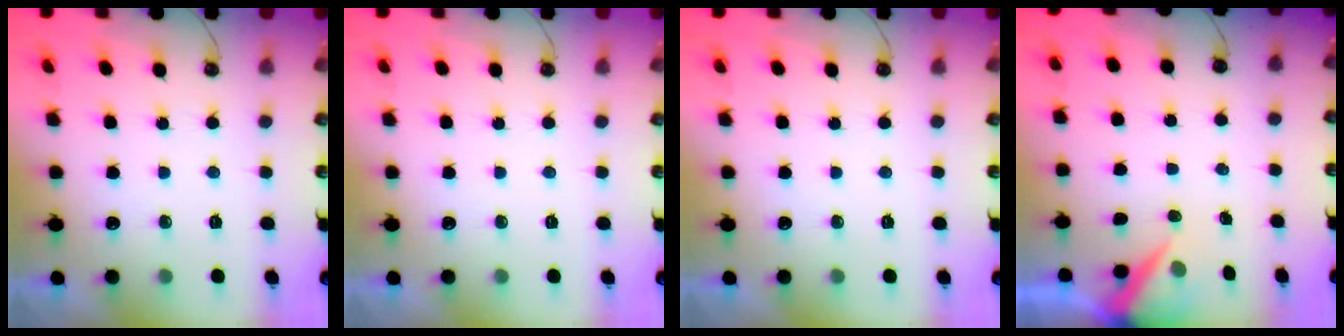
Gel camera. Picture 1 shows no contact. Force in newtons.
{"total": 0.0}
{"total": 0.0}
{"total": 4.8, "press": 4.7, "slide": 0.5}